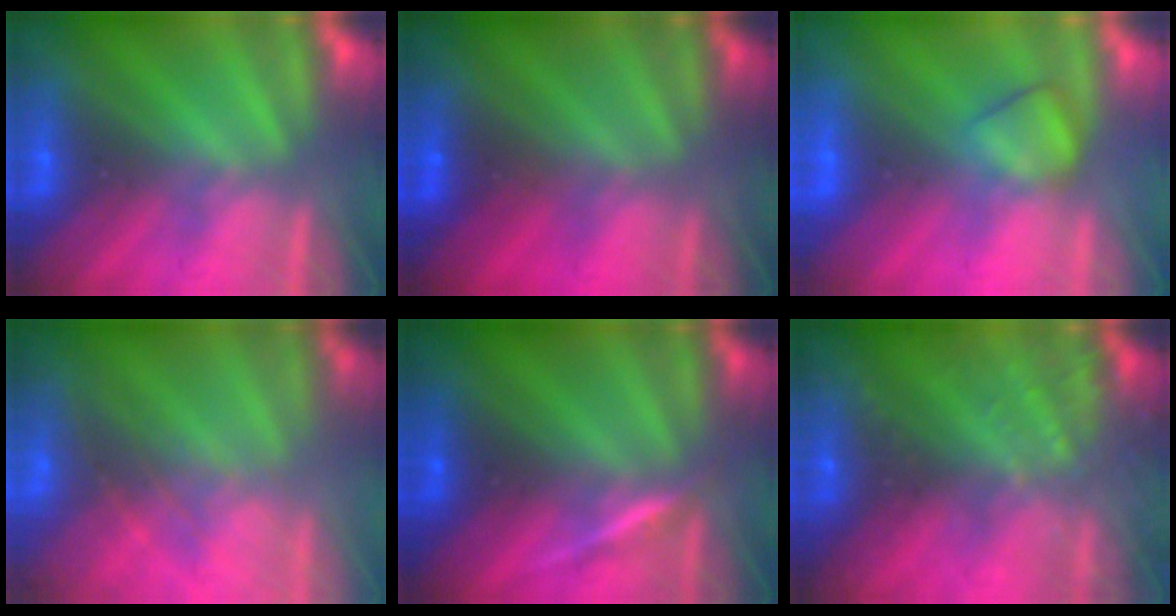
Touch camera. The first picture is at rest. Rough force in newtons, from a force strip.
{"total": 1.6}
{"total": 4.4}
{"total": 5.9}
{"total": 3.3}
{"total": 9.0}